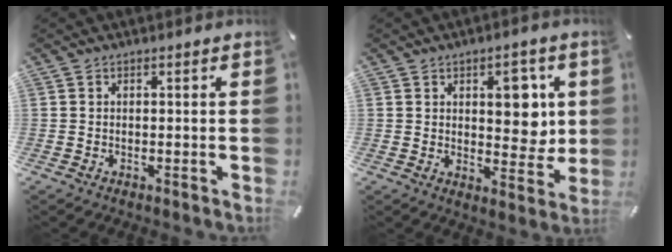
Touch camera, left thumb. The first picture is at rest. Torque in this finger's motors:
{"motor_torque": [1.66, 1.17, 0.90, -0.30, 0.03]}